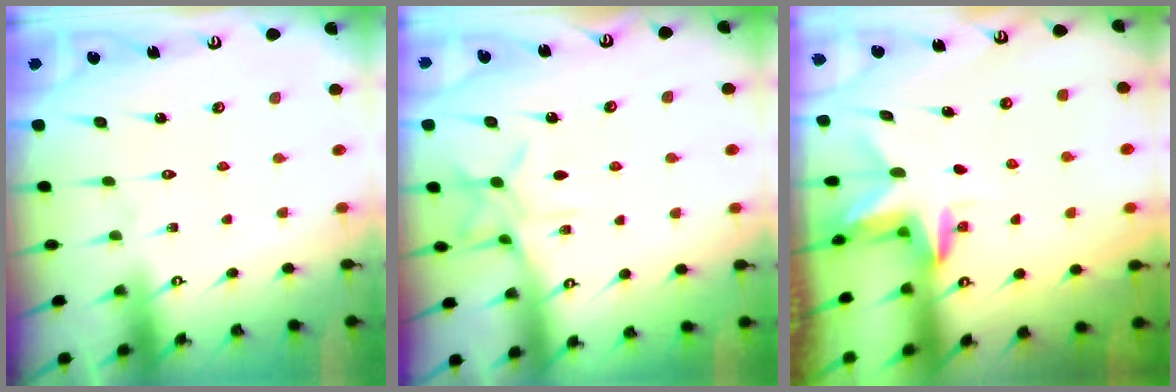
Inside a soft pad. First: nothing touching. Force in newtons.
{"total": 8.9, "press": 8.9, "slide": 0.5}
{"total": 3.0, "press": 3.0, "slide": 0.2}